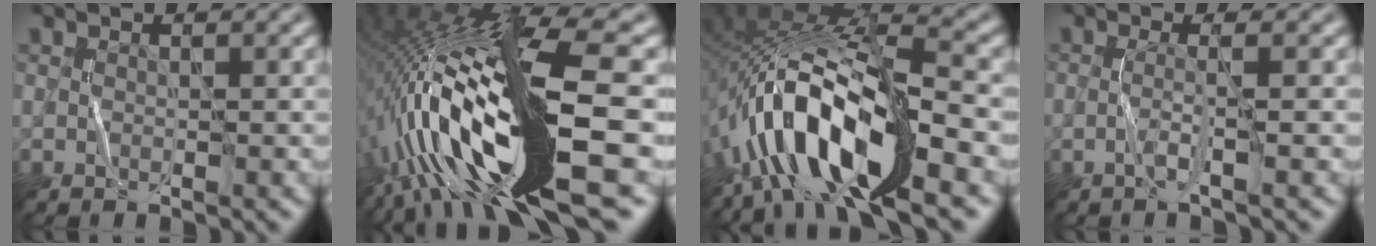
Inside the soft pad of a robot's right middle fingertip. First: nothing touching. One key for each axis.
{"total": 18.4, "fx": -2.6, "fy": 4.3, "fz": 17.7, "tx": -0.315, "ty": 0.020, "tz": -0.049}
{"total": 13.0, "fx": -5.6, "fy": 4.9, "fz": 10.6, "tx": -0.200, "ty": 0.011, "tz": -0.102}
{"total": 1.6, "fx": -0.5, "fy": 0.2, "fz": 1.5, "tx": -0.027, "ty": 0.003, "tz": -0.019}